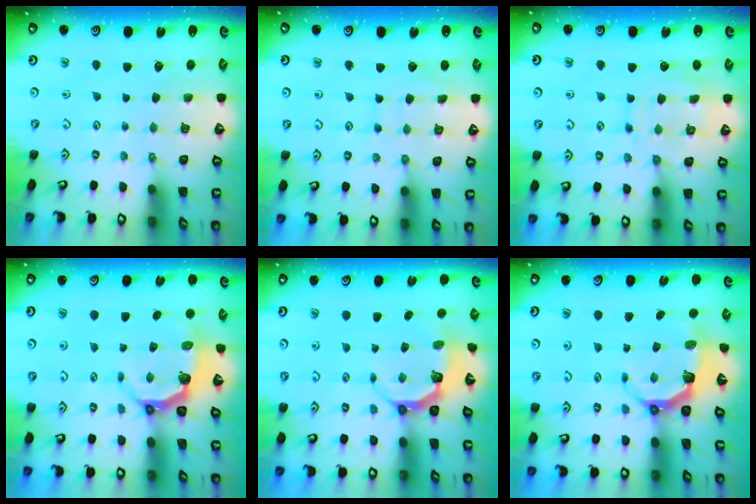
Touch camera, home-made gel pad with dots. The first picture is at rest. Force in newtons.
{"total": 6.5, "press": 6.5, "slide": 0.6}
{"total": 11.7, "press": 11.7, "slide": 0.8}
{"total": 4.8, "press": 3.3, "slide": 3.4}
{"total": 5.6, "press": 4.5, "slide": 3.3}
{"total": 5.5, "press": 3.9, "slide": 3.8}